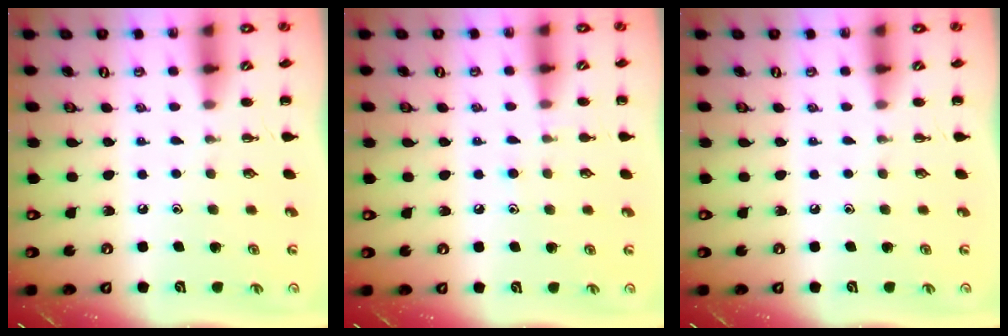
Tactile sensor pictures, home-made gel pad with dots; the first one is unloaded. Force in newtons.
{"total": 7.6, "press": 7.4, "slide": 1.8}
{"total": 0.0}